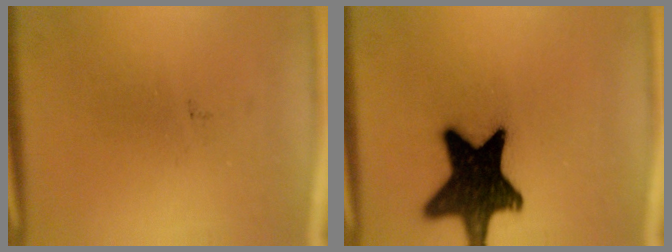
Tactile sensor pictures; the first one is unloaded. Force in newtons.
{"total": 18.9}